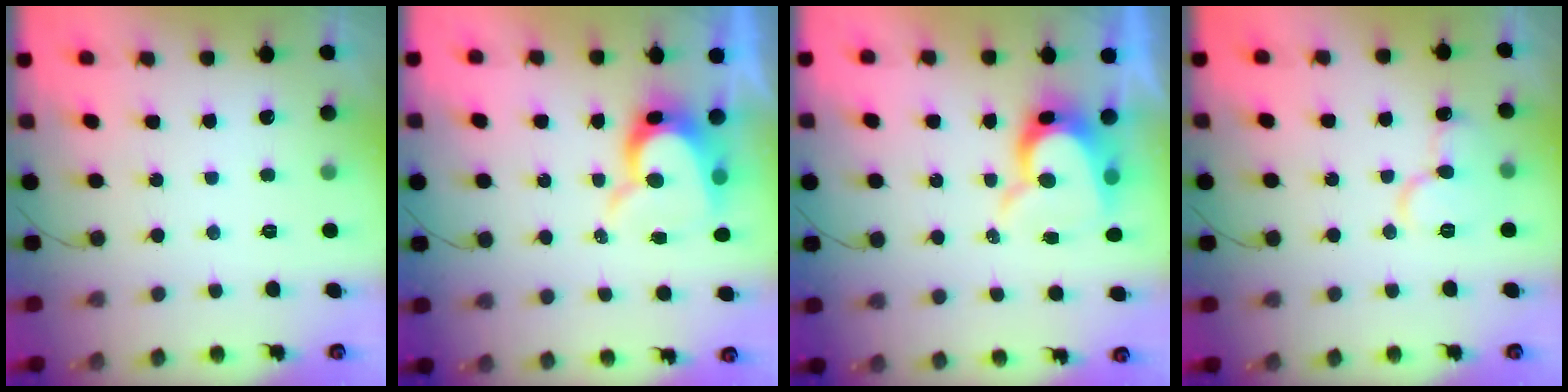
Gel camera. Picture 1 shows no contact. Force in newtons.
{"total": 11.6, "press": 11.5, "slide": 1.3}
{"total": 11.6, "press": 11.5, "slide": 1.3}
{"total": 10.2, "press": 10.1, "slide": 1.4}